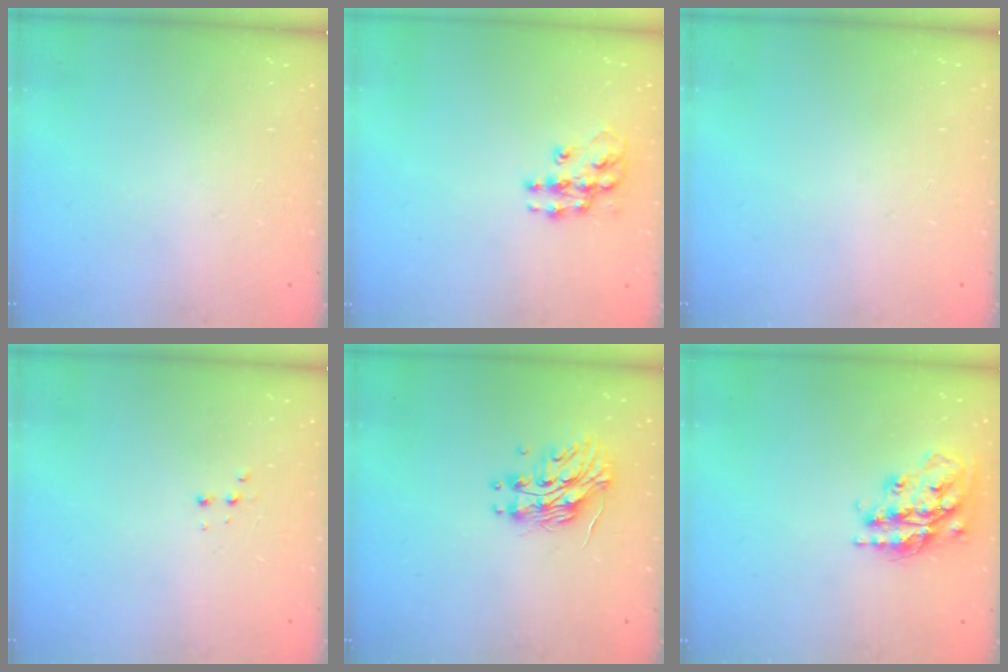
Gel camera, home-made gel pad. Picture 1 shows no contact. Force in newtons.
{"total": 10.4, "press": 10.4, "slide": 0.5}
{"total": 0.0}
{"total": 2.5, "press": 2.4, "slide": 0.8}
{"total": 13.2, "press": 13.2, "slide": 0.8}
{"total": 18.7, "press": 18.6, "slide": 1.5}